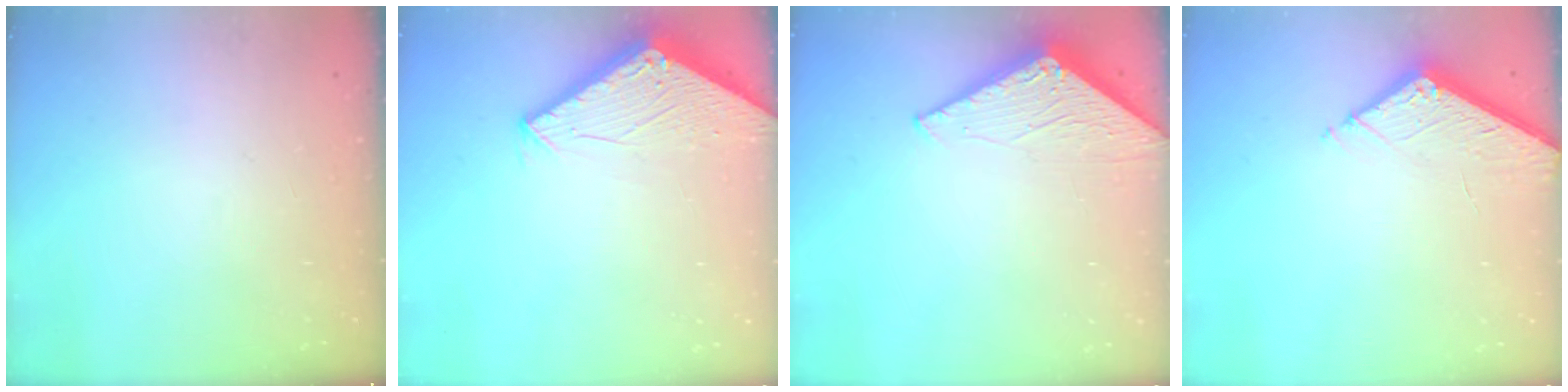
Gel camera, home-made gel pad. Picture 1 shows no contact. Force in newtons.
{"total": 2.8, "press": 2.8, "slide": 0.2}
{"total": 2.8, "press": 2.8, "slide": 0.2}
{"total": 5.4, "press": 5.4, "slide": 0.5}